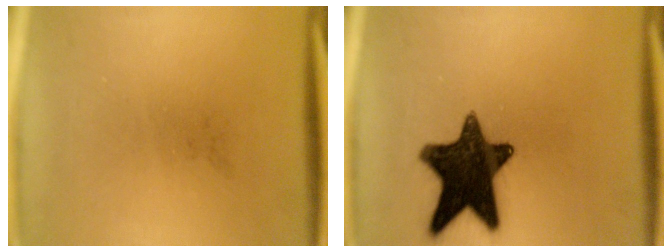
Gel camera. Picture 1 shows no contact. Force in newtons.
{"total": 15.2}